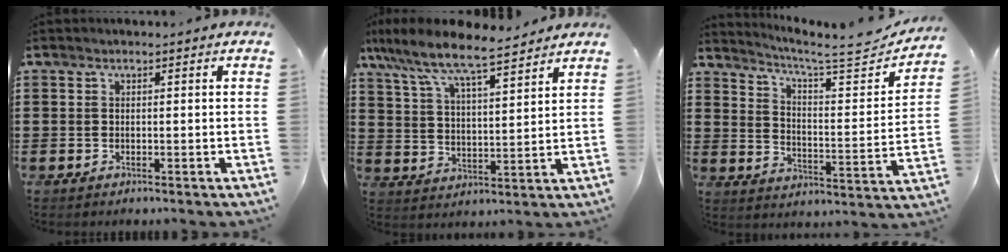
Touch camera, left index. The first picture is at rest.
{"total": 7.5, "force": [6.6, 0.8, 3.5], "torque": [-0.095, -0.036, 0.111]}
{"total": 6.3, "force": [5.5, 0.2, 3.1], "torque": [-0.079, -0.043, 0.086]}